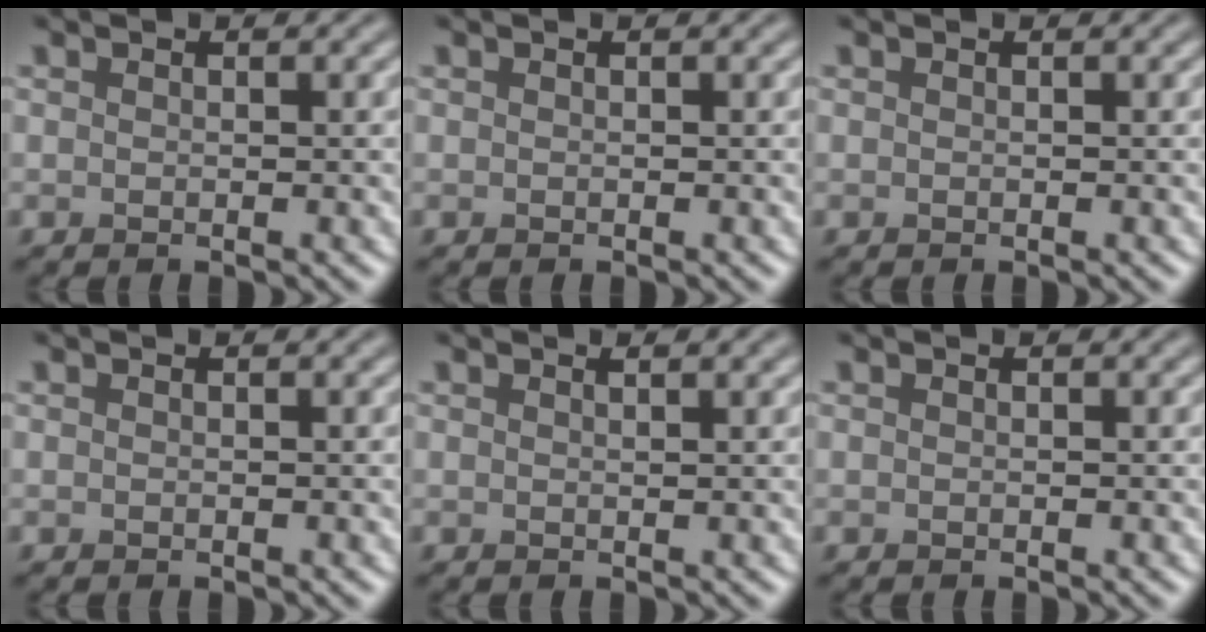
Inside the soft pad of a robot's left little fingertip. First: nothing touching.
{"total": 0.0}
{"total": 0.0}
{"total": 0.0}
{"total": 1.0, "force": [0.7, 0.2, 0.6], "torque": [-0.006, 0.002, 0.010]}
{"total": 0.0}